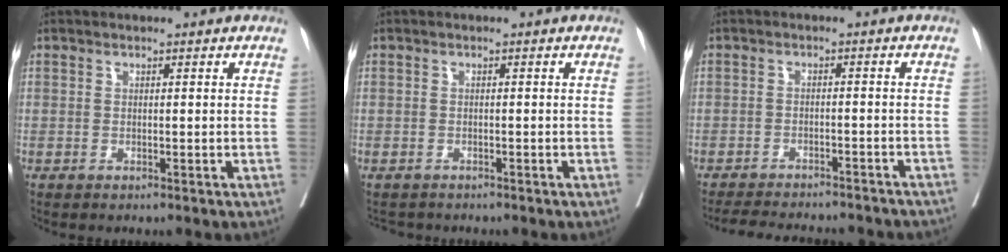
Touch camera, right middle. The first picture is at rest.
{"total": 2.2, "force": [-2.0, 0.9, -0.1], "torque": [-0.001, -0.004, -0.032]}
{"total": 15.7, "force": [-14.3, 3.3, 5.7], "torque": [-0.110, -0.011, -0.178]}